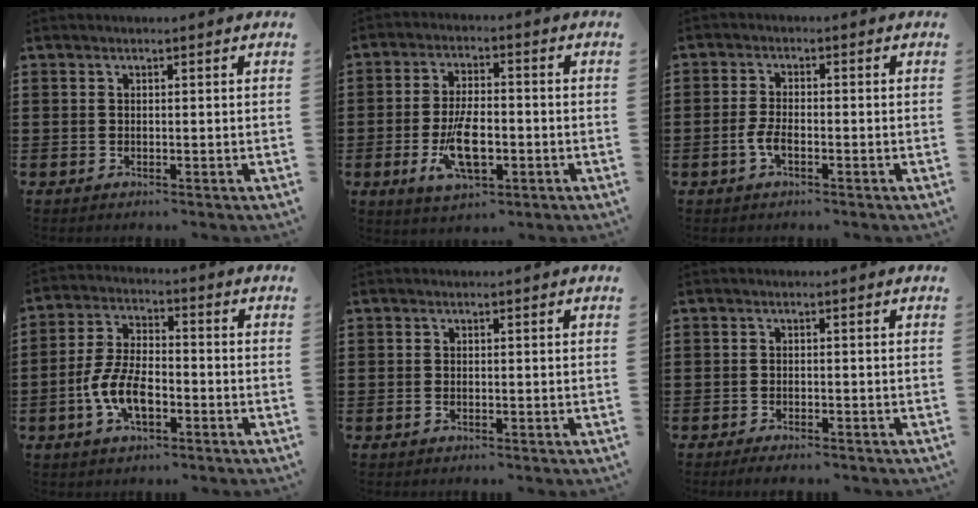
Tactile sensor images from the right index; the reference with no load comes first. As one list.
[{"total": 8.5, "force": [-2.4, 3.7, 7.3], "torque": [-0.161, -0.010, -0.045]}, {"total": 2.9, "force": [-1.2, 1.2, 2.4], "torque": [-0.058, -0.003, -0.025]}, {"total": 8.1, "force": [-2.9, 4.0, 6.5], "torque": [-0.150, 0.000, -0.060]}, {"total": 0.5, "force": [-0.2, 0.2, 0.5], "torque": [-0.012, -0.006, -0.003]}, {"total": 1.3, "force": [-1.3, 0.1, 0.4], "torque": [-0.010, -0.001, -0.023]}]